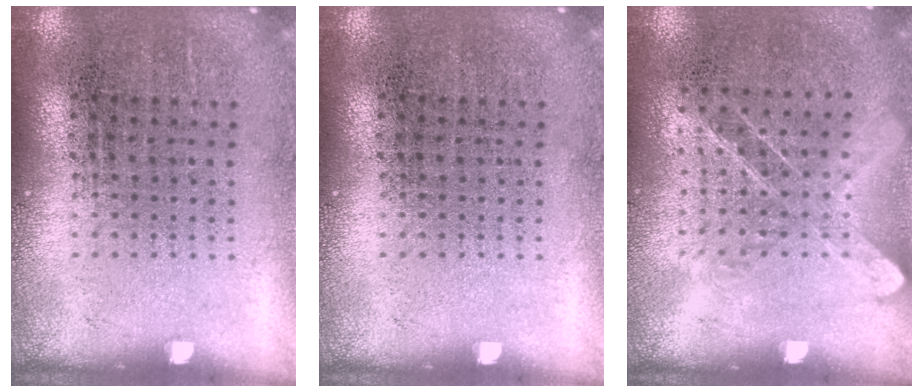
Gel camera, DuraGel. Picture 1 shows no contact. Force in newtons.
{"total": 0.0}
{"total": 1.3, "press": 1.0, "slide": 0.7}